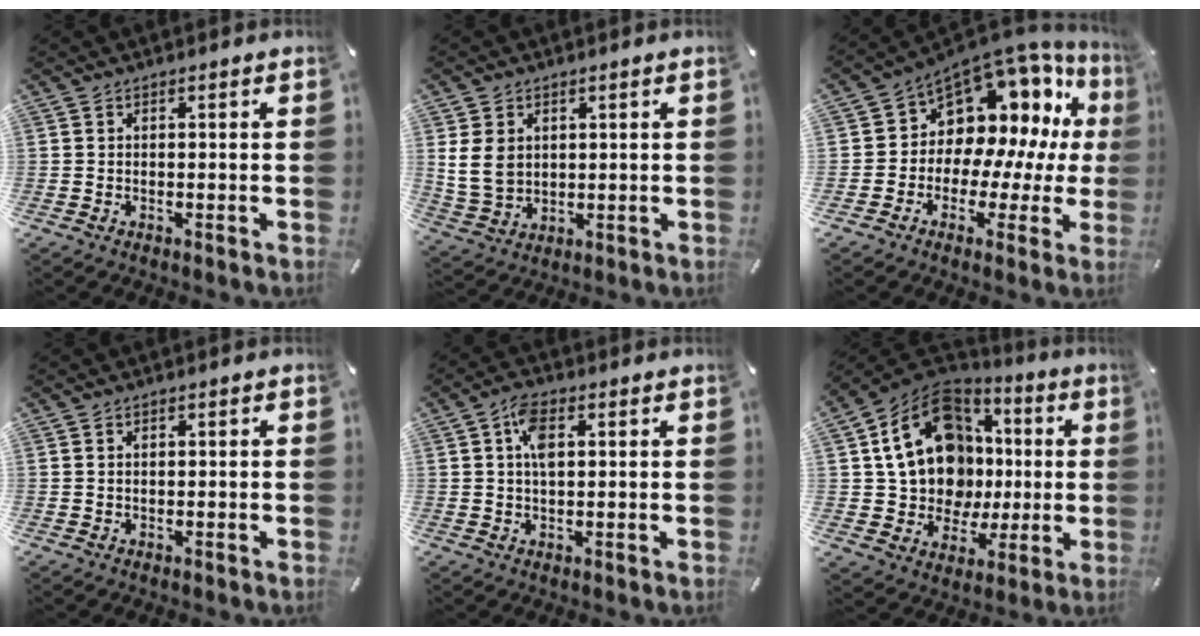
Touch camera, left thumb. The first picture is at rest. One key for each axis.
{"total": 7.2, "fx": 1.7, "fy": 5.9, "fz": 3.7, "tx": -0.091, "ty": 0.005, "tz": 0.032}
{"total": 11.1, "fx": 5.7, "fy": 8.7, "fz": 4.1, "tx": -0.062, "ty": -0.076, "tz": 0.104}
{"total": 1.0, "fx": 0.1, "fy": 0.6, "fz": 0.7, "tx": -0.015, "ty": 0.004, "tz": -0.001}
{"total": 5.3, "fx": 1.4, "fy": 2.8, "fz": 4.2, "tx": -0.082, "ty": 0.001, "tz": 0.018}
{"total": 20.5, "fx": 3.4, "fy": 16.5, "fz": 11.8, "tx": -0.213, "ty": -0.016, "tz": 0.071}